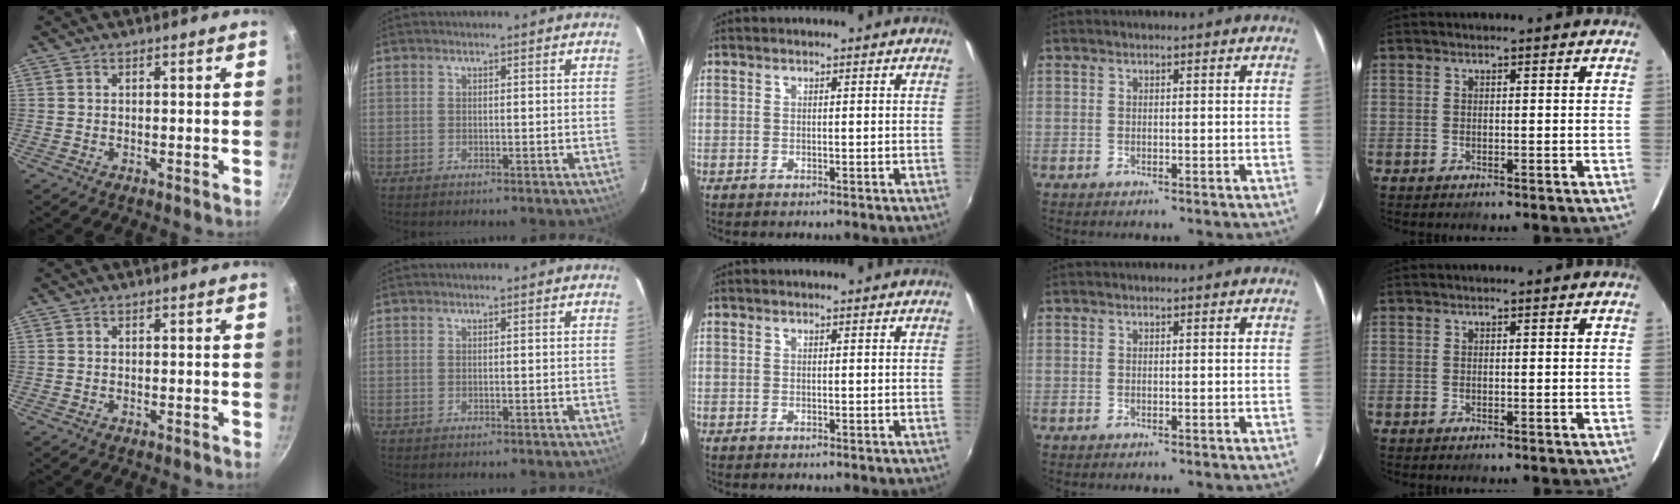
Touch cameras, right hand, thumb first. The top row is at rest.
{}